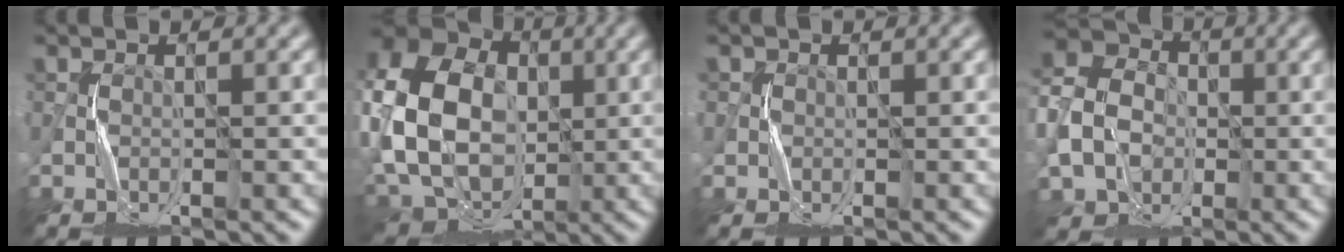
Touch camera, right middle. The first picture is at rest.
{"total": 19.3, "force": [0.4, 15.6, 11.4], "torque": [-0.271, 0.027, -0.027]}
{"total": 0.9, "force": [0.1, 0.9, 0.0], "torque": [0.009, -0.002, -0.002]}
{"total": 7.8, "force": [-1.7, 6.3, 4.2], "torque": [-0.097, -0.007, -0.041]}